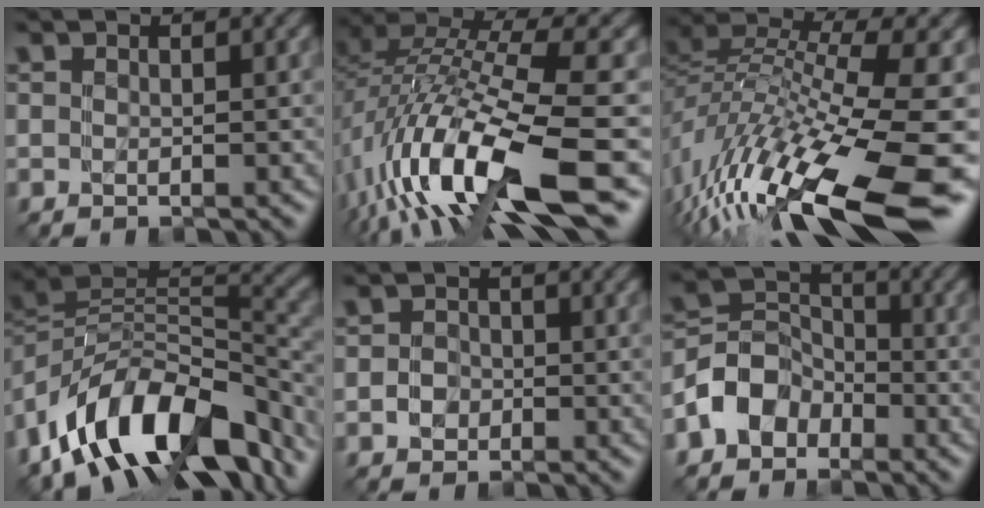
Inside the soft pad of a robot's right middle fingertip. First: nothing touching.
{"total": 13.7, "force": [-4.8, 4.0, 12.3], "torque": [-0.259, 0.005, -0.066]}
{"total": 14.5, "force": [-7.3, 3.6, 12.0], "torque": [-0.243, 0.011, -0.118]}
{"total": 12.4, "force": [-8.0, 6.1, 7.3], "torque": [-0.132, 0.009, -0.145]}
{"total": 1.0, "force": [-0.6, 0.8, -0.1], "torque": [-0.005, 0.000, -0.006]}
{"total": 3.7, "force": [-2.4, 2.7, 0.8], "torque": [-0.021, 0.010, -0.049]}